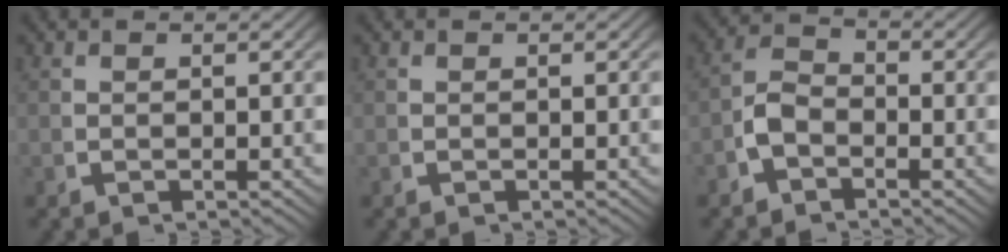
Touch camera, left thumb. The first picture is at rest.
{"total": 0.0}
{"total": 3.5, "force": [-1.6, 2.6, 1.7], "torque": [-0.034, -0.005, -0.032]}